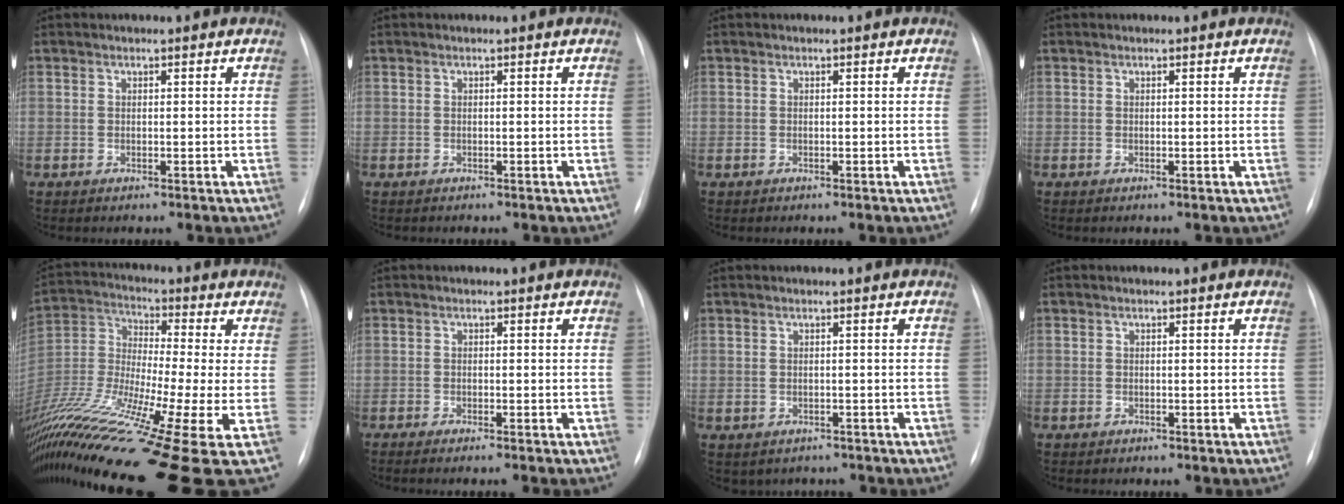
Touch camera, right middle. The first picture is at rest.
{"total": 0.0}
{"total": 0.0}
{"total": 0.0}
{"total": 24.9, "force": [-13.9, 1.1, 20.6], "torque": [-0.412, -0.053, -0.261]}
{"total": 3.3, "force": [-2.8, -0.4, 1.8], "torque": [-0.018, 0.000, -0.036]}
{"total": 3.4, "force": [-2.7, 2.1, 0.4], "torque": [-0.005, 0.011, -0.030]}
{"total": 0.6, "force": [-0.5, 0.3, 0.0], "torque": [-0.009, 0.002, -0.009]}